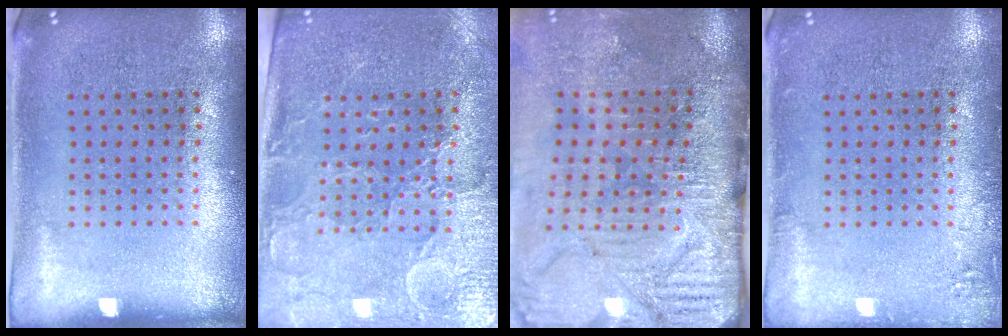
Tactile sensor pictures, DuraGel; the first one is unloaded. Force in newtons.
{"total": 3.6, "press": 3.3, "slide": 1.4}
{"total": 4.9, "press": 4.1, "slide": 2.8}
{"total": 1.5, "press": 1.4, "slide": 0.3}